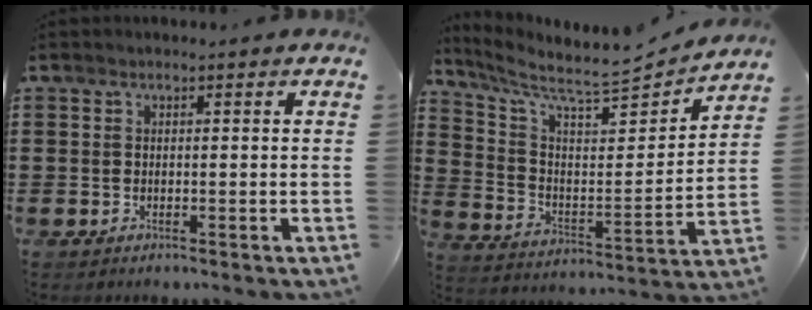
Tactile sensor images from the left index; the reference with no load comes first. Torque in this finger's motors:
{"motor_torque": [1.13, -1.01, 0.20, 0.07]}